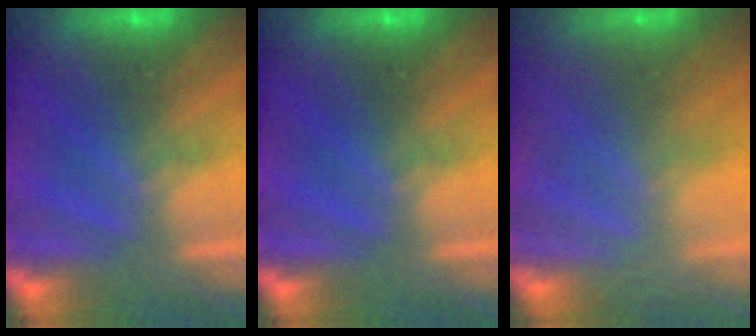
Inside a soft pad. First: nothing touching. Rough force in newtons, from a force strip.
{"total": 0.0}
{"total": 2.5}